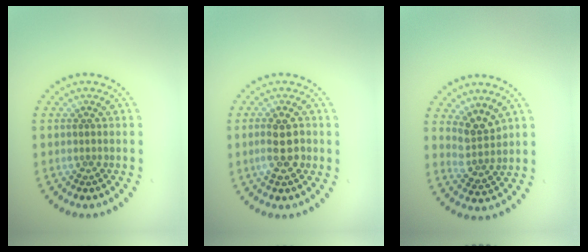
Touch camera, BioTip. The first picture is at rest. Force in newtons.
{"total": 3.1, "press": 3.1, "slide": 0.7}
{"total": 2.7, "press": 2.0, "slide": 1.8}